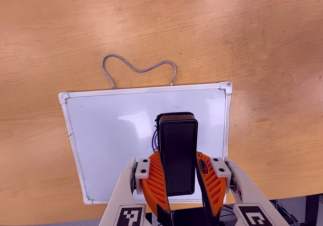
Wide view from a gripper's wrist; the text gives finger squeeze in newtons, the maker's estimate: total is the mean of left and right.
{"total": 7.4, "left": 6.2, "right": 8.5}